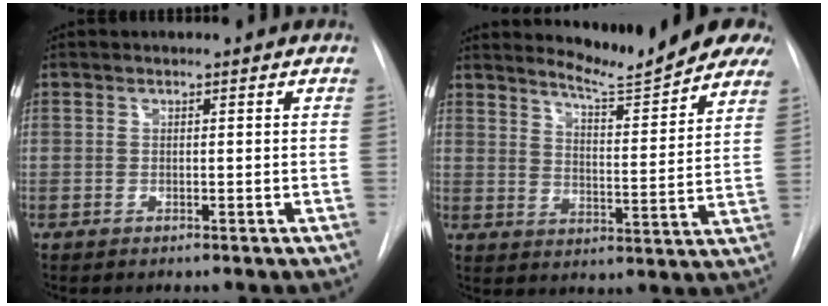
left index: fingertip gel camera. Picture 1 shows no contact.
{"total": 13.3, "force": [12.1, 1.0, 5.5], "torque": [-0.074, -0.037, 0.155]}